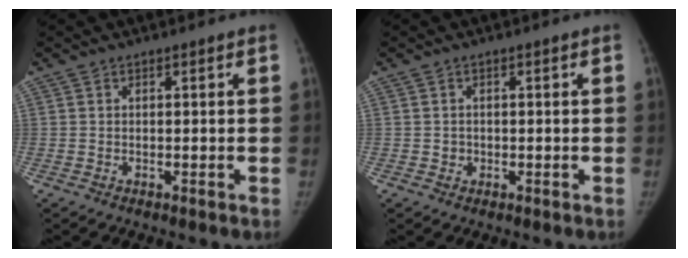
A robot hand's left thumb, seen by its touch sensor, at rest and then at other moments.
{"total": 1.3, "force": [-0.2, 1.3, 0.2], "torque": [0.003, 0.004, -0.001]}